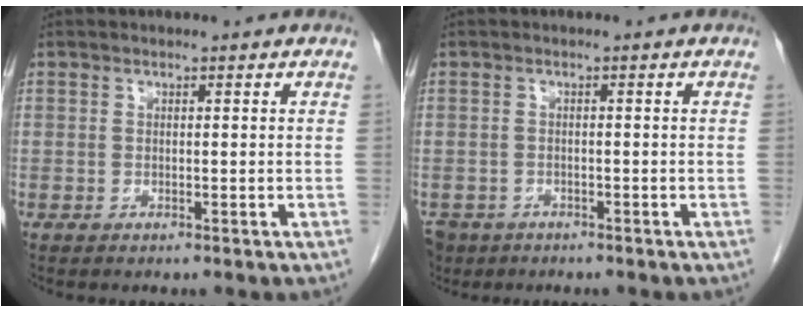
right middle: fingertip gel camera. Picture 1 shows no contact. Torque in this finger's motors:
{"motor_torque": [0.36, -0.23, 0.27, 0.04]}